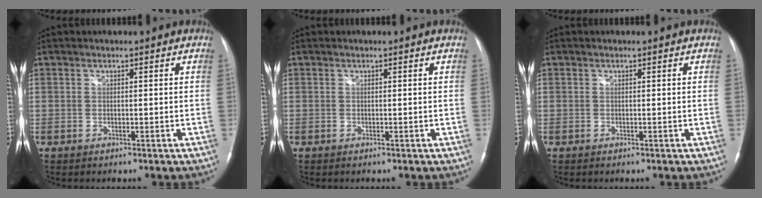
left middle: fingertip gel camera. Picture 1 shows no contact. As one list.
[{"total": 0.0}, {"total": 0.0}]